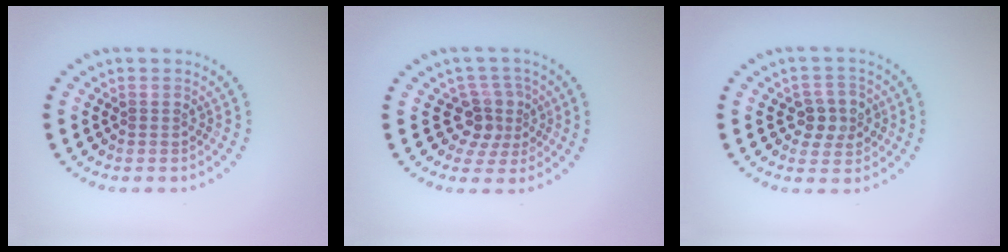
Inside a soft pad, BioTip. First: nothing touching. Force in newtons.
{"total": 2.9, "press": 2.4, "slide": 1.6}
{"total": 2.7, "press": 2.7, "slide": 0.6}